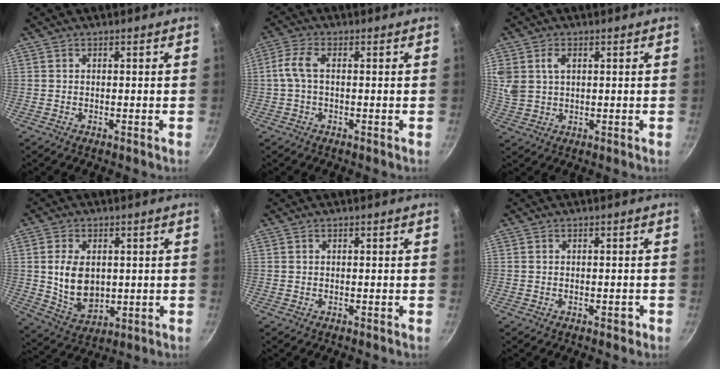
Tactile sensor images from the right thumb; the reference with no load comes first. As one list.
[{"total": 4.5, "force": [0.1, 2.2, 3.9], "torque": [-0.096, 0.016, -0.005]}, {"total": 7.1, "force": [2.4, 5.0, 4.4], "torque": [-0.085, 0.001, 0.052]}, {"total": 10.4, "force": [0.9, 7.1, 7.5], "torque": [-0.120, -0.014, 0.033]}, {"total": 0.0}, {"total": 1.3, "force": [-0.6, 0.7, 0.9], "torque": [-0.005, 0.009, -0.006]}]